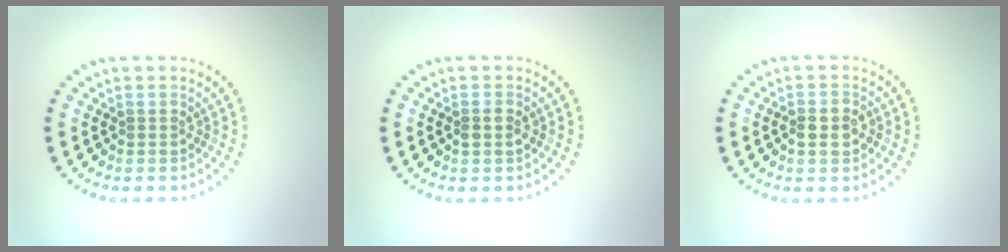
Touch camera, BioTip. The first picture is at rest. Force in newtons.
{"total": 1.1, "press": 1.0, "slide": 0.4}
{"total": 2.1, "press": 2.1, "slide": 0.5}